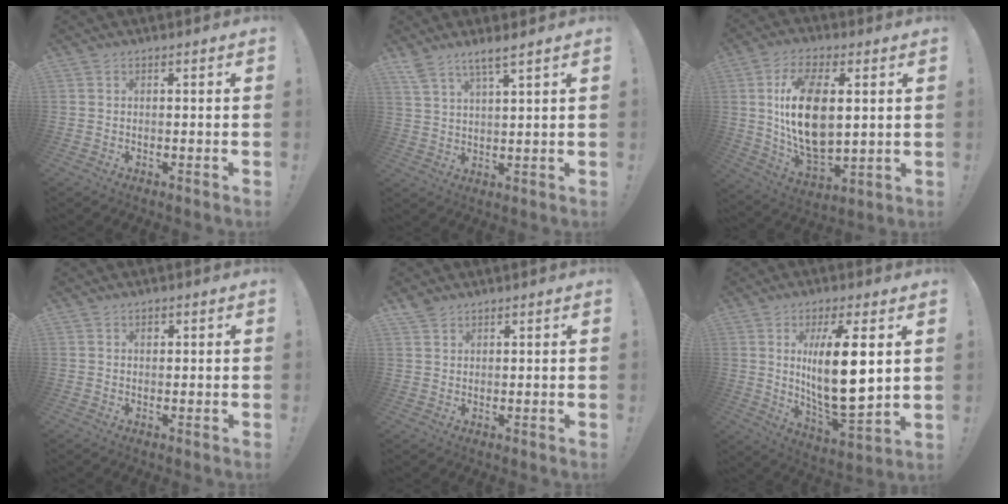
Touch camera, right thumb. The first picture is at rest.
{"total": 5.9, "force": [4.8, 1.3, 3.1], "torque": [-0.069, -0.018, 0.090]}
{"total": 18.2, "force": [3.6, 9.8, 14.9], "torque": [-0.286, -0.011, 0.060]}
{"total": 0.8, "force": [0.4, 0.7, 0.1], "torque": [0.012, -0.005, 0.005]}
{"total": 3.1, "force": [2.4, 1.8, 0.6], "torque": [-0.003, -0.016, 0.043]}
{"total": 16.8, "force": [3.9, 5.0, 15.6], "torque": [-0.283, -0.032, 0.048]}